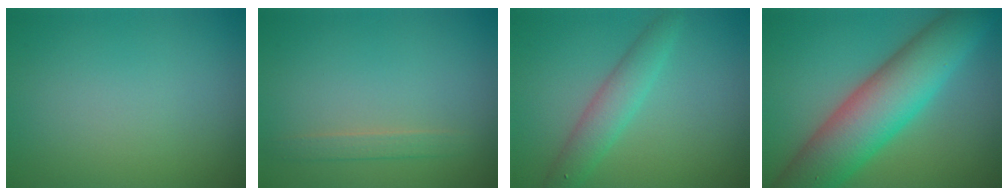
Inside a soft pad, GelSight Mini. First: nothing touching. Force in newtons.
{"total": 1.3, "press": 1.3, "slide": 0.1}
{"total": 3.0, "press": 3.0, "slide": 0.1}
{"total": 10.3, "press": 10.3, "slide": 0.4}